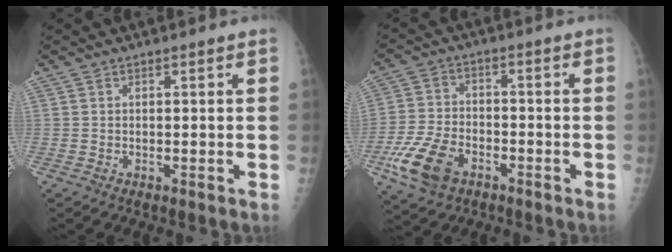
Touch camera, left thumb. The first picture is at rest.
{"total": 11.2, "force": [-5.5, 6.8, 7.0], "torque": [-0.135, 0.013, -0.104]}